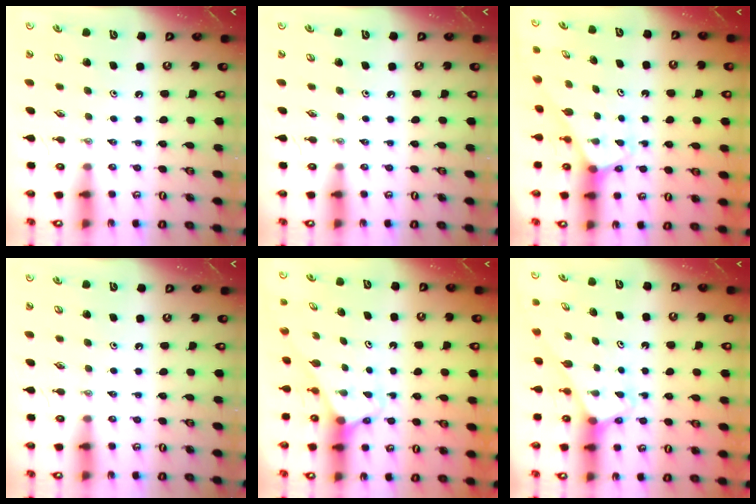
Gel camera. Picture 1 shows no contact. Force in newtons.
{"total": 0.0}
{"total": 2.5, "press": 2.5, "slide": 0.2}
{"total": 0.0}
{"total": 2.9, "press": 2.9, "slide": 0.2}
{"total": 3.2, "press": 3.2, "slide": 0.2}